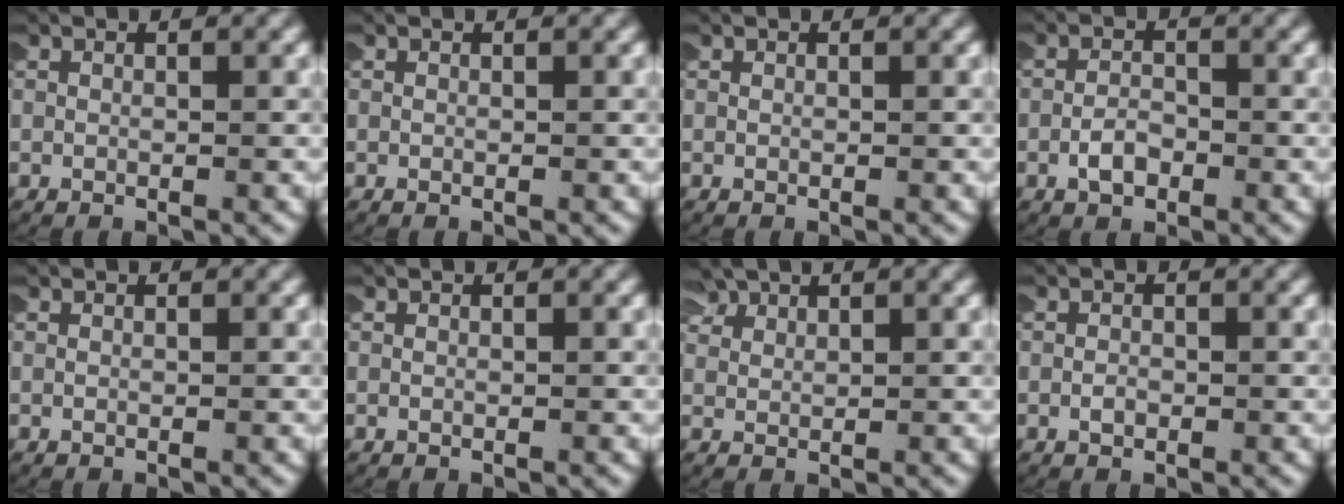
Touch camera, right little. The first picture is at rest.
{"total": 0.0}
{"total": 0.0}
{"total": 1.4, "force": [-0.9, 0.7, 0.9], "torque": [-0.017, -0.001, -0.016]}
{"total": 0.0}
{"total": 0.0}
{"total": 1.6, "force": [1.5, 0.3, 0.4], "torque": [-0.013, -0.002, 0.033]}
{"total": 0.5, "force": [-0.3, 0.3, 0.3], "torque": [-0.011, -0.003, -0.003]}